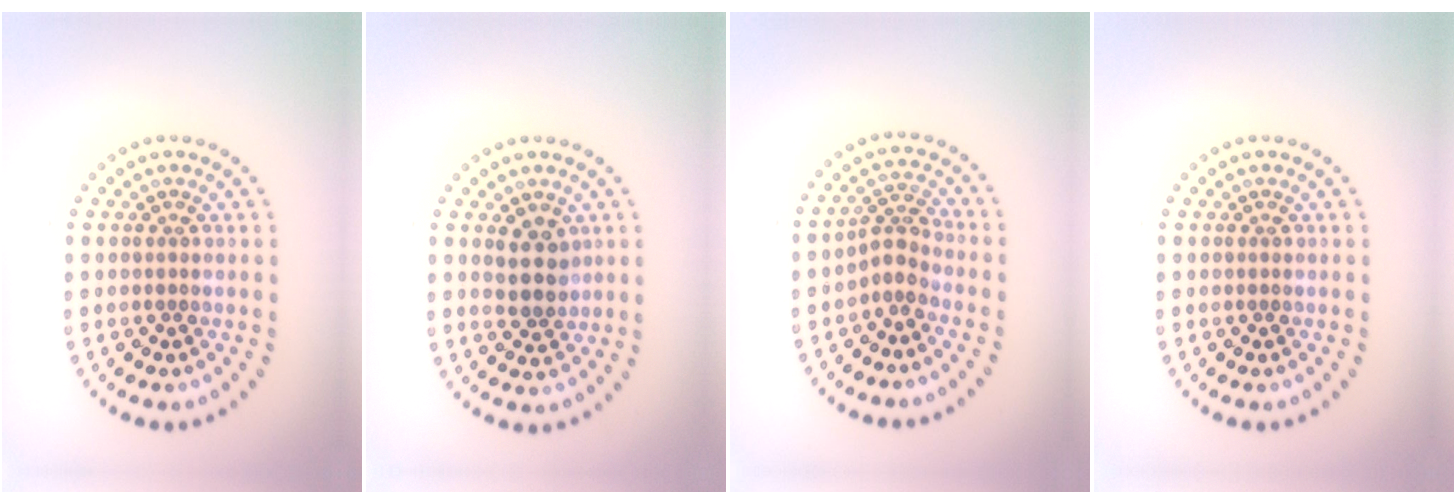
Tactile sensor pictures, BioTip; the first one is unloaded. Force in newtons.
{"total": 2.6, "press": 2.4, "slide": 0.9}
{"total": 2.2, "press": 1.6, "slide": 1.6}
{"total": 0.0}